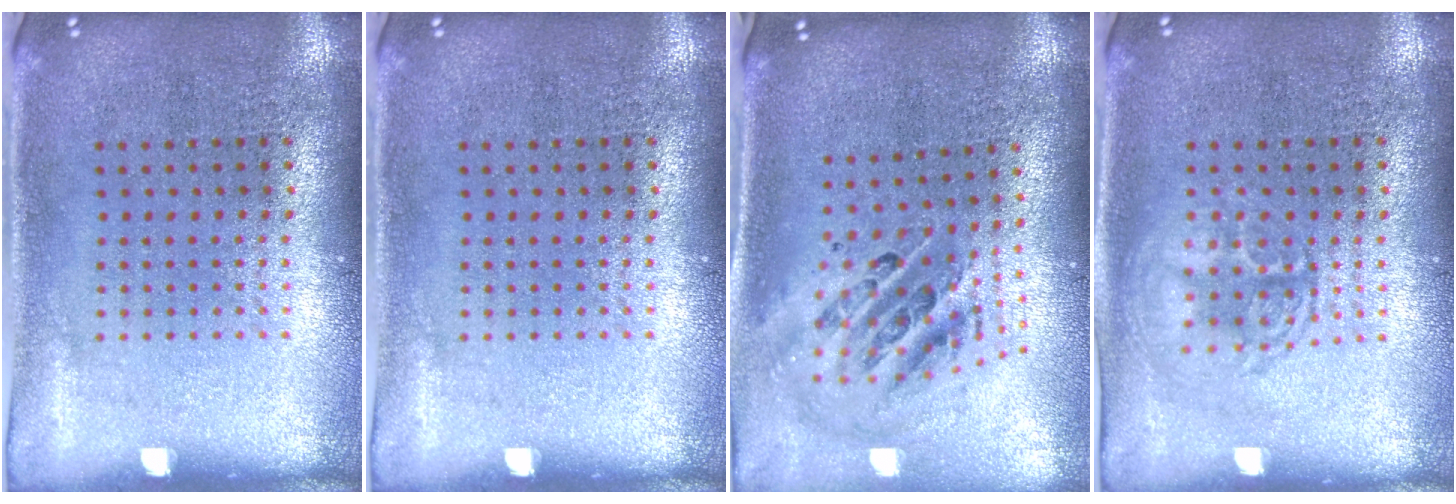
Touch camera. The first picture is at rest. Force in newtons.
{"total": 0.0}
{"total": 1.6, "press": 1.3, "slide": 0.8}
{"total": 1.3, "press": 1.3, "slide": 0.1}